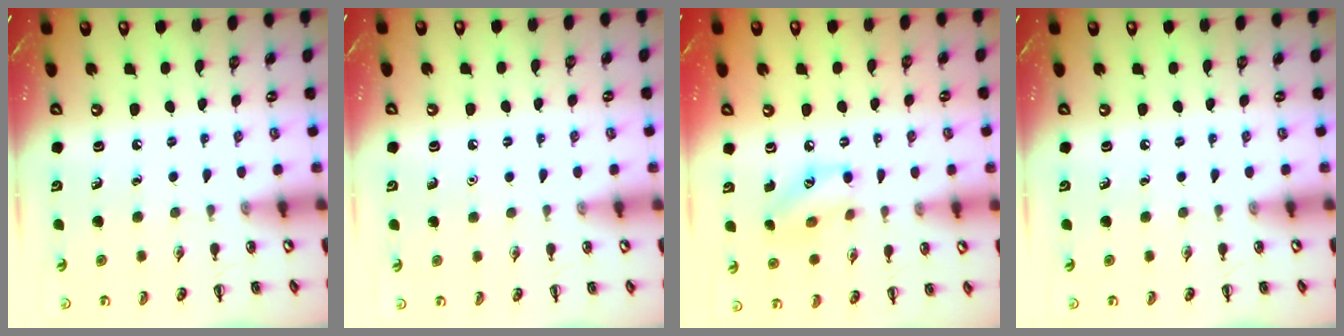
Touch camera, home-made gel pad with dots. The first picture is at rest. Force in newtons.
{"total": 1.6, "press": 1.6, "slide": 0.1}
{"total": 9.3, "press": 9.3, "slide": 0.3}
{"total": 0.0}